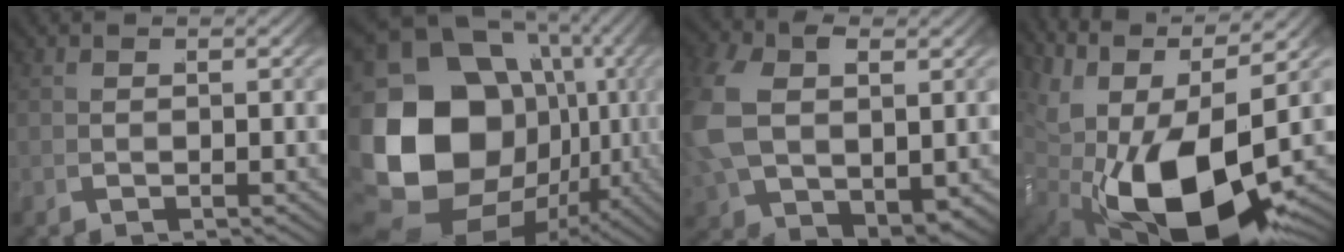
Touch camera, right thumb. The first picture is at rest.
{"total": 22.0, "force": [-2.0, 16.8, 14.2], "torque": [-0.303, -0.078, 0.004]}
{"total": 7.4, "force": [0.9, 5.0, 5.3], "torque": [-0.143, -0.030, 0.045]}
{"total": 16.7, "force": [0.2, 10.3, 13.1], "torque": [-0.270, -0.067, 0.045]}